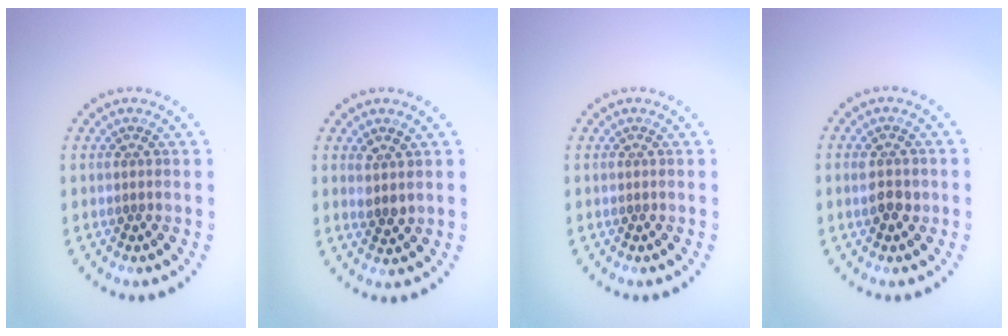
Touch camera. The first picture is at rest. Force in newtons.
{"total": 1.7, "press": 1.5, "slide": 0.9}
{"total": 0.0}
{"total": 2.0, "press": 2.0, "slide": 0.2}